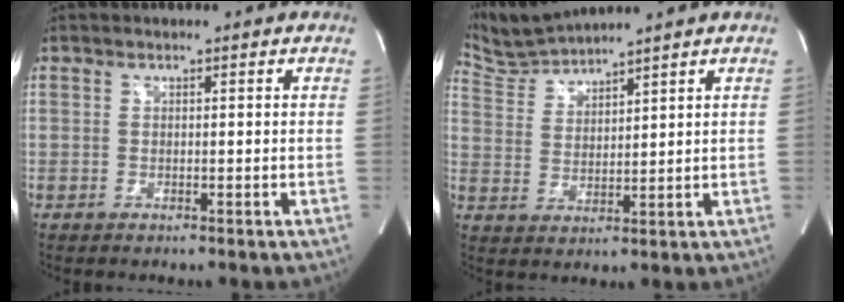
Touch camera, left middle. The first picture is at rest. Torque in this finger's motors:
{"motor_torque": [-0.34, -0.39, -0.26, -0.04]}